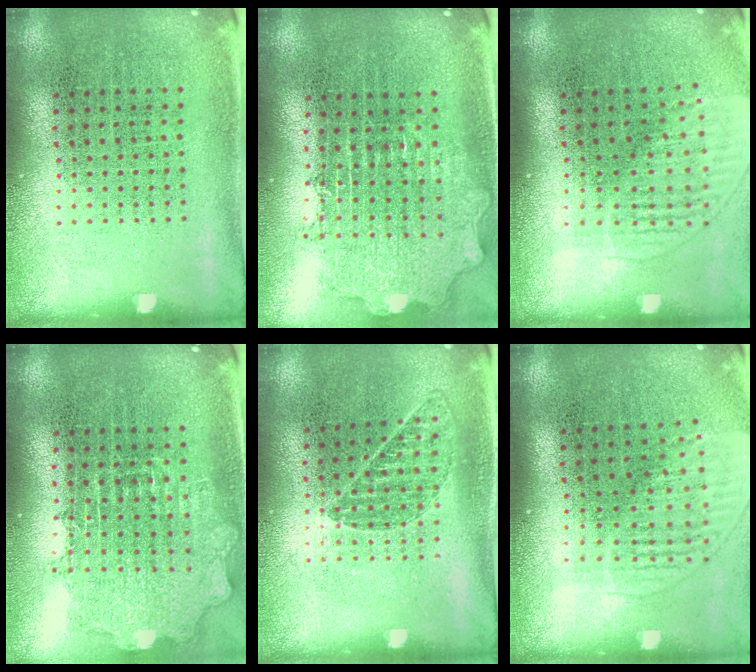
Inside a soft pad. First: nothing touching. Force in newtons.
{"total": 1.9, "press": 1.5, "slide": 1.2}
{"total": 1.3, "press": 1.2, "slide": 0.6}
{"total": 1.6, "press": 1.3, "slide": 0.8}
{"total": 0.8, "press": 0.8, "slide": 0.1}
{"total": 1.3, "press": 1.2, "slide": 0.6}